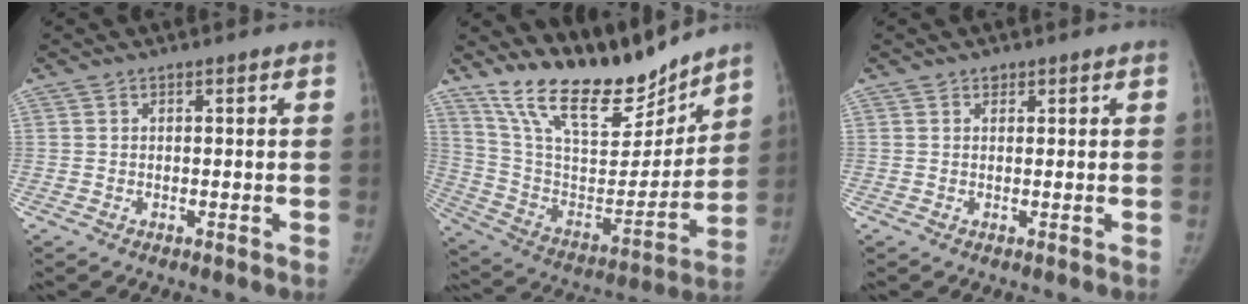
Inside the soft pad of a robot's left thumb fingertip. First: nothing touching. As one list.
[{"total": 22.8, "force": [19.0, 7.1, 10.3], "torque": [-0.131, -0.106, 0.333]}, {"total": 0.8, "force": [0.5, 0.6, 0.1], "torque": [0.006, -0.003, 0.005]}]